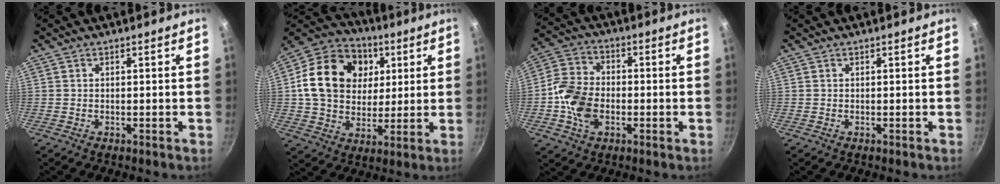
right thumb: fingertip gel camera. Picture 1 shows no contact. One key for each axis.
{"total": 20.3, "fx": 4.5, "fy": 15.9, "fz": 11.9, "tx": -0.185, "ty": 0.009, "tz": 0.072}
{"total": 10.9, "fx": -2.2, "fy": 7.7, "fz": 7.5, "tx": -0.134, "ty": 0.022, "tz": -0.054}
{"total": 0.0}